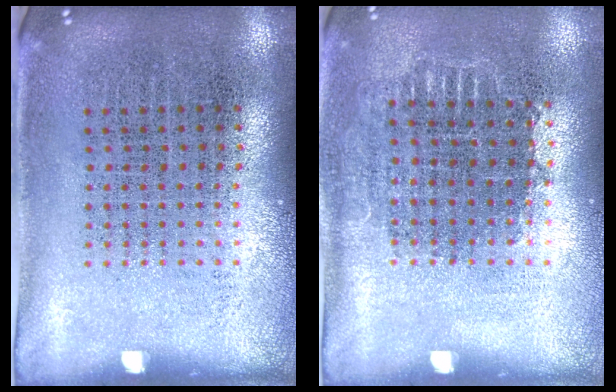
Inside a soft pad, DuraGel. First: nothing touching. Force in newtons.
{"total": 0.7, "press": 0.7, "slide": 0.1}